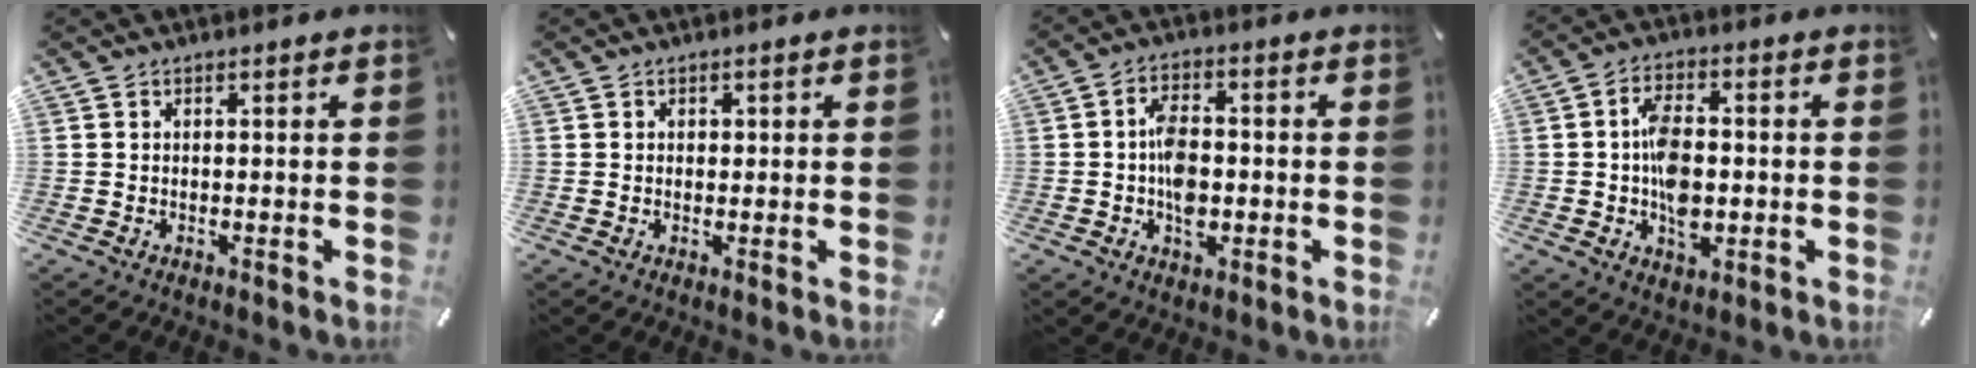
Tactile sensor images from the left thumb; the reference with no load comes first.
{"total": 0.5, "force": [0.1, 0.5, 0.1], "torque": [0.006, -0.001, 0.000]}
{"total": 7.6, "force": [-1.1, 4.7, 5.9], "torque": [-0.105, 0.006, -0.019]}
{"total": 9.5, "force": [-0.9, 5.8, 7.4], "torque": [-0.131, 0.005, -0.014]}